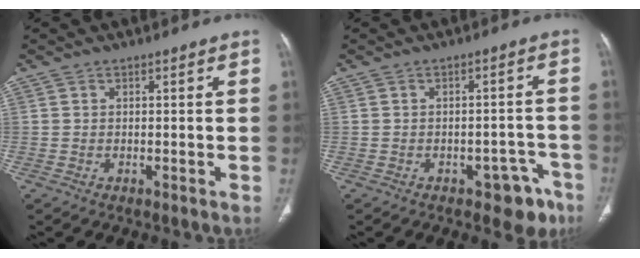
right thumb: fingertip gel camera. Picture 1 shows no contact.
{"total": 6.5, "force": [-4.0, 3.5, 3.7], "torque": [-0.011, 0.034, -0.048]}